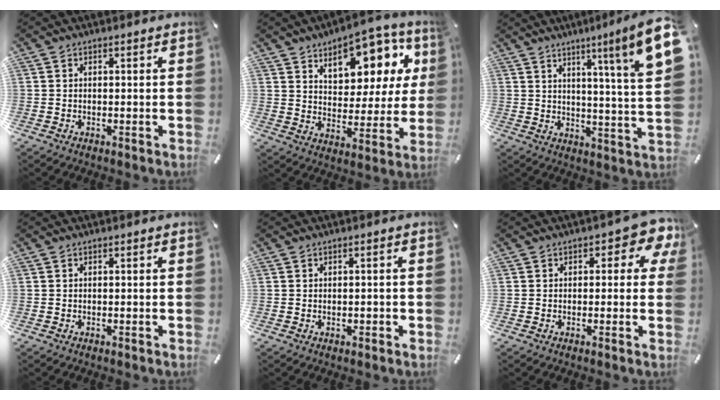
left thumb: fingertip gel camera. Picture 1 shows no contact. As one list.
[{"total": 13.3, "force": [7.8, 8.1, 7.1], "torque": [-0.086, -0.063, 0.134]}, {"total": 12.9, "force": [6.9, -0.4, 10.9], "torque": [-0.165, -0.052, 0.096]}, {"total": 0.0}, {"total": 0.7, "force": [-0.2, 0.5, 0.5], "torque": [-0.009, 0.000, -0.005]}, {"total": 5.7, "force": [2.3, 3.1, 4.2], "torque": [-0.048, -0.007, 0.033]}]